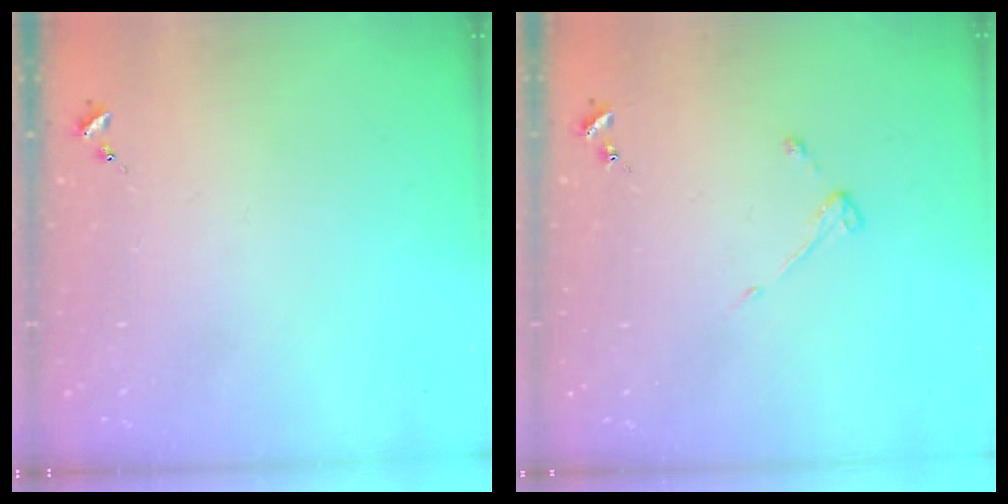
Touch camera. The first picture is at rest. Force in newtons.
{"total": 3.0, "press": 3.0, "slide": 0.4}